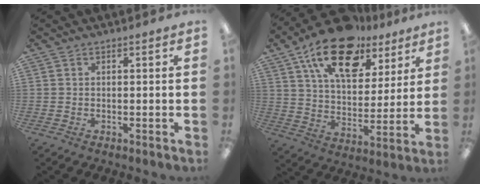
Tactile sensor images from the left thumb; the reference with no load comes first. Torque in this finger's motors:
{"motor_torque": [0.66, 0.74, 1.60, -1.16, 0.44]}